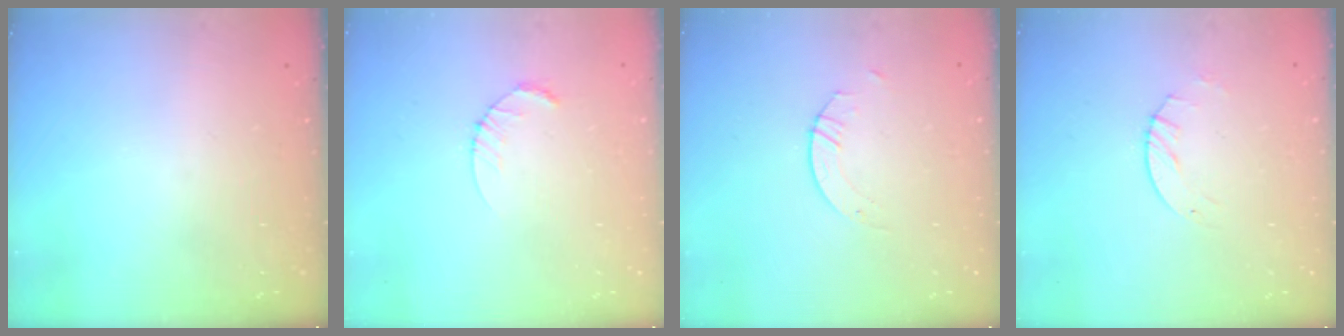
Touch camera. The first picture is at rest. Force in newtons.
{"total": 2.6, "press": 2.6, "slide": 0.4}
{"total": 2.6, "press": 2.6, "slide": 0.2}
{"total": 2.6, "press": 2.6, "slide": 0.3}